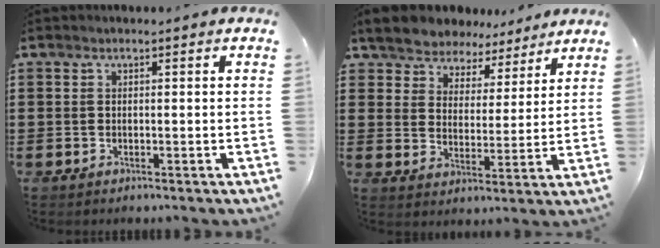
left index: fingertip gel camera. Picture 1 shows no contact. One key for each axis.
{"total": 6.2, "fx": 5.9, "fy": 1.9, "fz": 0.0, "tx": -0.037, "ty": -0.033, "tz": 0.105}